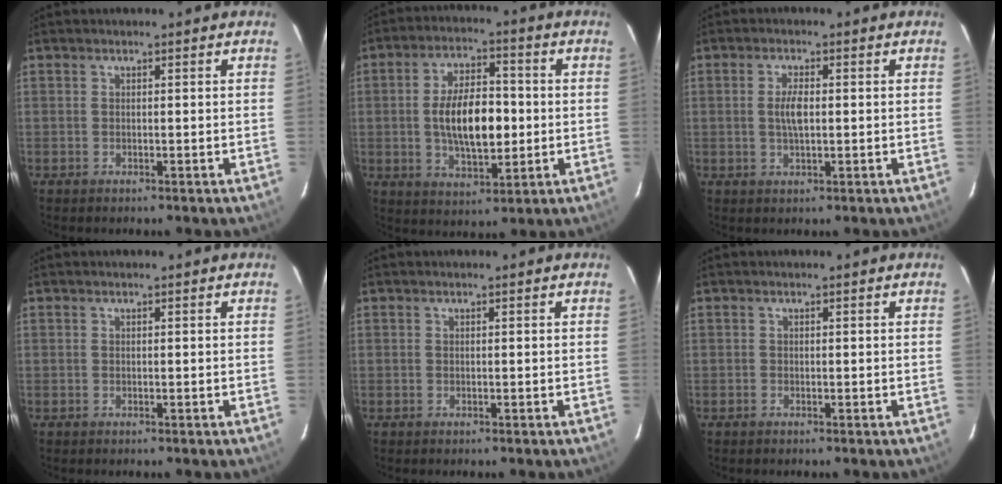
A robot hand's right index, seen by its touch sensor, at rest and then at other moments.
{"total": 12.7, "force": [-0.8, 6.0, 11.2], "torque": [-0.204, 0.005, -0.007]}
{"total": 3.7, "force": [0.1, 1.5, 3.4], "torque": [-0.063, 0.001, 0.003]}
{"total": 0.0}
{"total": 0.0}
{"total": 0.0}